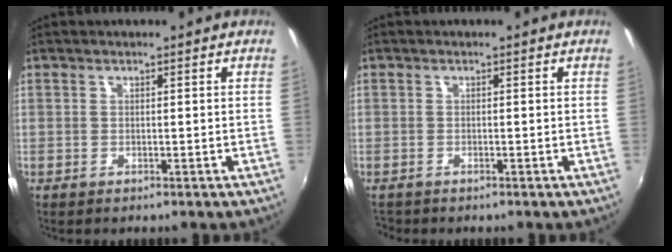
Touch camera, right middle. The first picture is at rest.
{"total": 1.1, "force": [-1.0, 0.4, 0.2], "torque": [-0.007, -0.001, -0.016]}